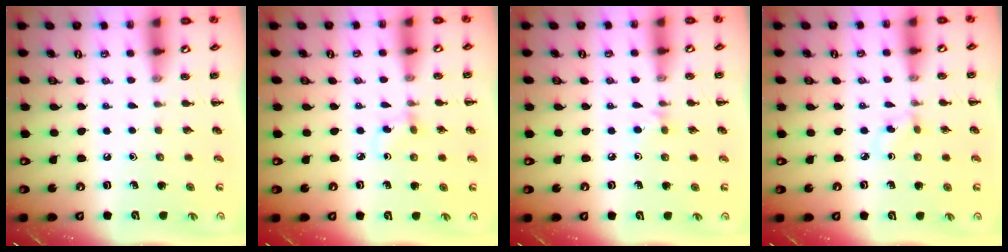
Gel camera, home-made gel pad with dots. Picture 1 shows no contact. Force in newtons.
{"total": 2.8, "press": 2.5, "slide": 1.2}
{"total": 3.8, "press": 3.5, "slide": 1.6}
{"total": 2.3, "press": 2.0, "slide": 1.1}